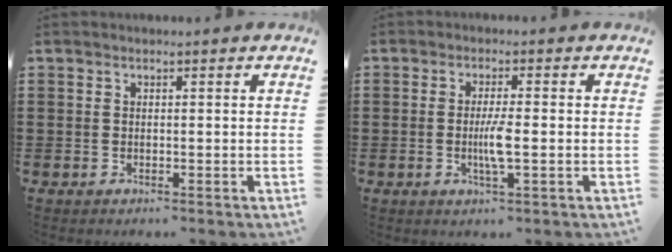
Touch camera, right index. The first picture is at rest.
{"total": 3.9, "force": [-0.7, 0.3, 3.8], "torque": [-0.075, -0.006, -0.017]}